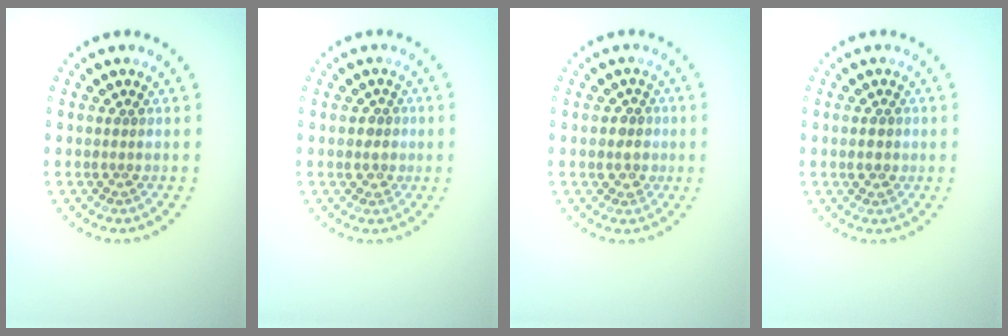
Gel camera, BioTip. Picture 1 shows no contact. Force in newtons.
{"total": 1.2, "press": 0.9, "slide": 0.7}
{"total": 1.6, "press": 1.5, "slide": 0.7}
{"total": 1.7, "press": 1.7, "slide": 0.0}